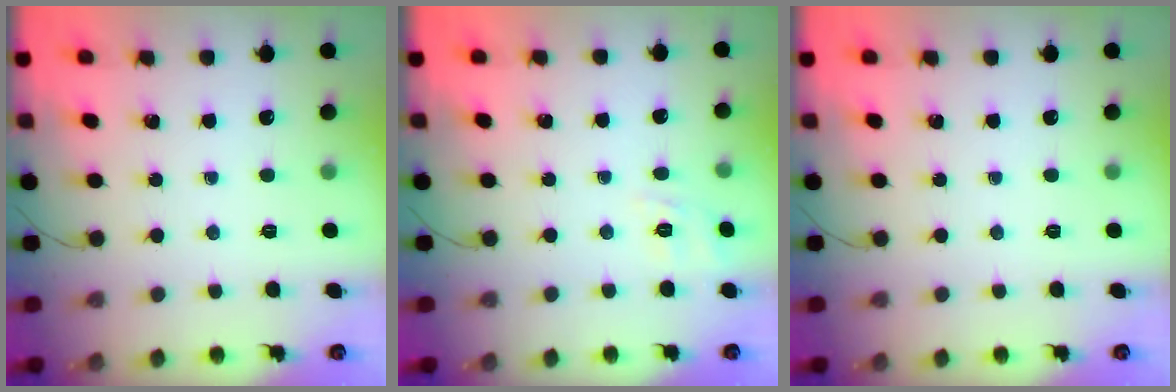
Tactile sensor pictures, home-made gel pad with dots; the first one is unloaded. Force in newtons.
{"total": 2.0, "press": 0.4, "slide": 1.9}
{"total": 0.0}